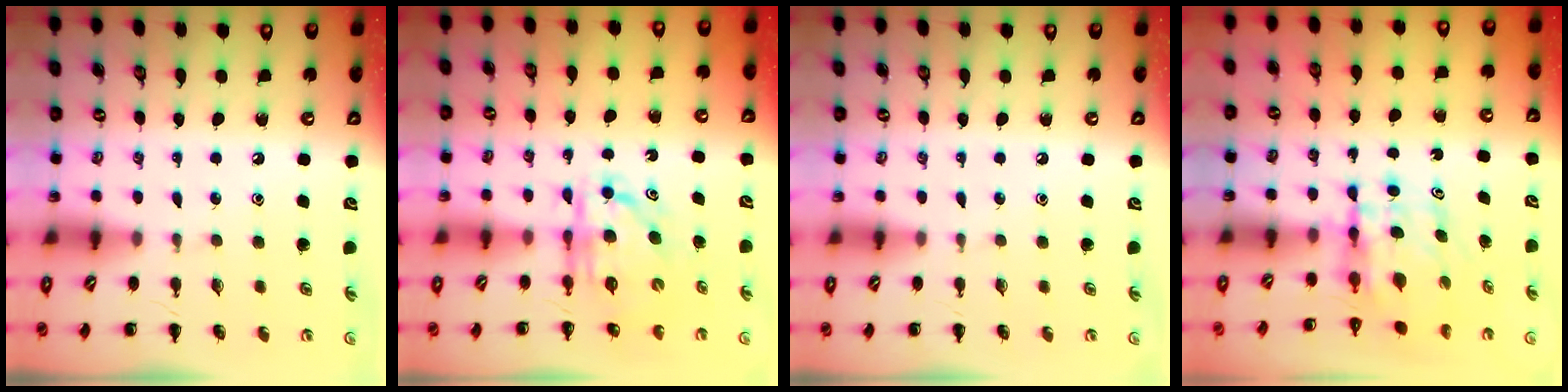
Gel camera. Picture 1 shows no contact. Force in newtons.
{"total": 6.2, "press": 6.1, "slide": 1.0}
{"total": 0.0}
{"total": 6.0, "press": 5.9, "slide": 1.0}